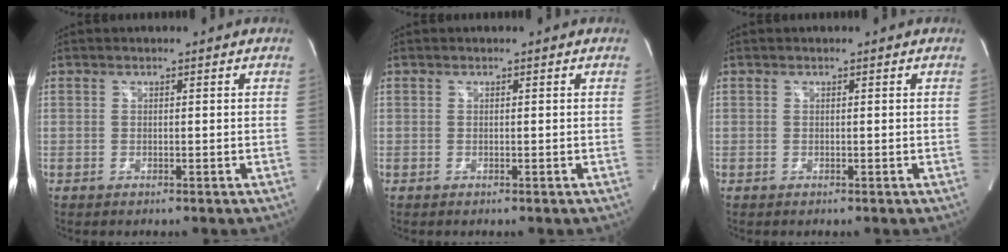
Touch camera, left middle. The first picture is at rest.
{"total": 0.0}
{"total": 0.0}